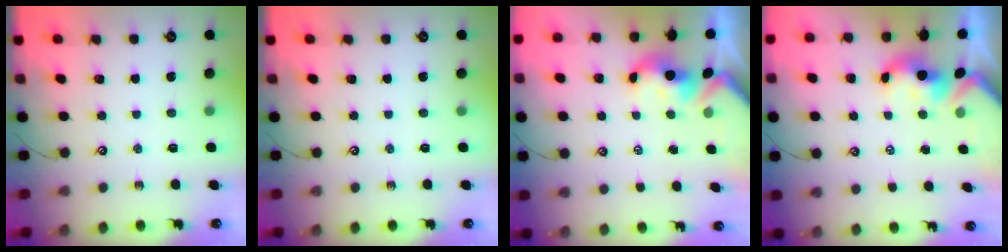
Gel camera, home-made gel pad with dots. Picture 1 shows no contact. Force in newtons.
{"total": 0.0}
{"total": 1.5, "press": 1.3, "slide": 0.7}
{"total": 1.5, "press": 1.3, "slide": 0.7}